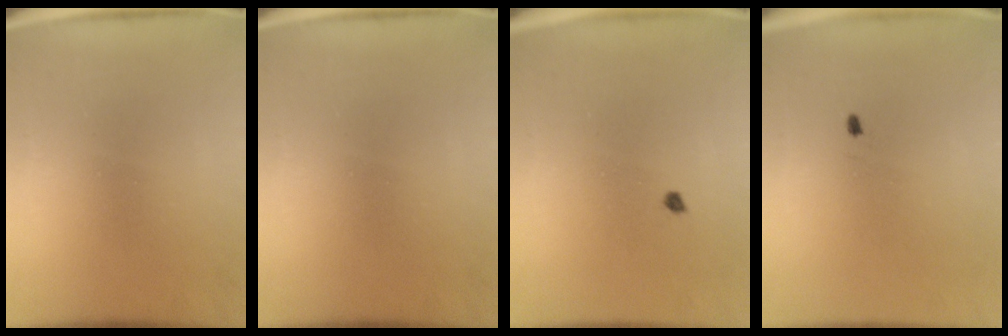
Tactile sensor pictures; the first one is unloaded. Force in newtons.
{"total": 0.0}
{"total": 0.6}
{"total": 0.5}